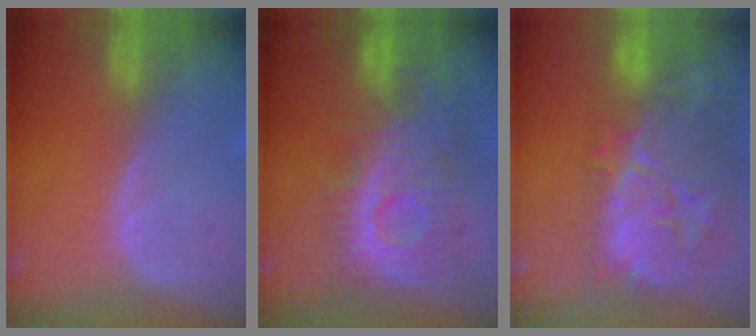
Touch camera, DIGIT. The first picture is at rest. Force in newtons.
{"total": 10.2, "press": 9.9, "slide": 2.6}
{"total": 13.4, "press": 11.7, "slide": 6.4}